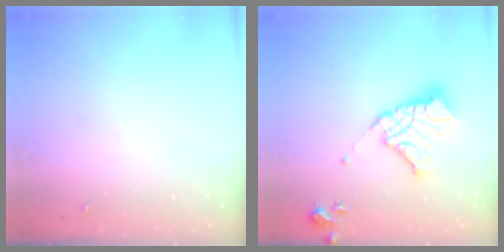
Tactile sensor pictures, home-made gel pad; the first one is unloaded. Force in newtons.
{"total": 16.3, "press": 16.2, "slide": 2.0}